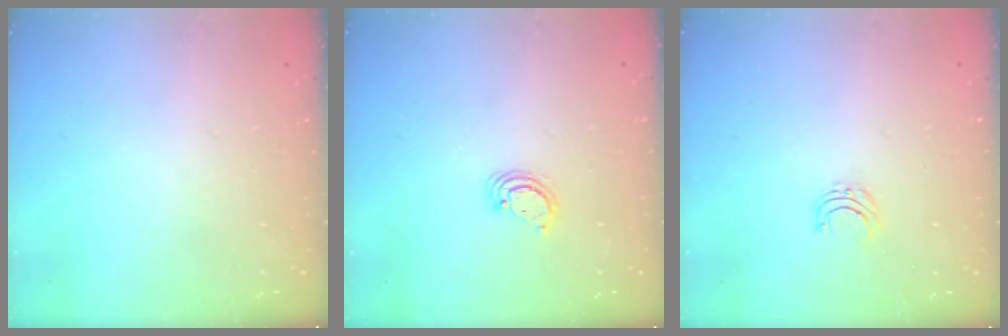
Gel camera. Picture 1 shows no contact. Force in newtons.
{"total": 2.9, "press": 2.9, "slide": 0.3}
{"total": 4.0, "press": 4.0, "slide": 0.3}